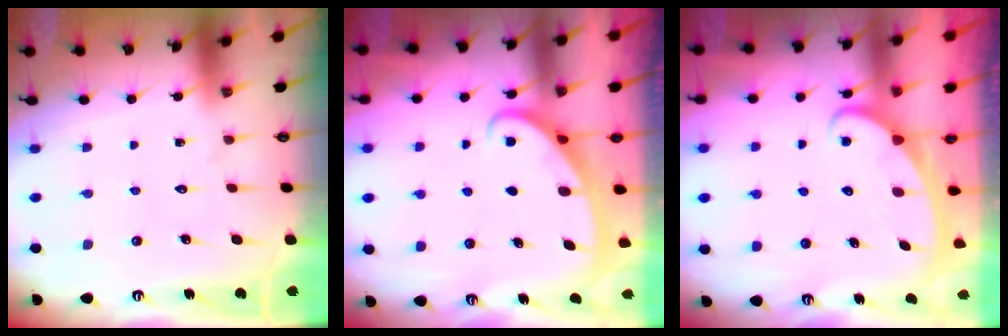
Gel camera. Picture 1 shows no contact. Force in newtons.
{"total": 2.6, "press": 2.6, "slide": 0.4}
{"total": 2.4, "press": 2.3, "slide": 0.3}